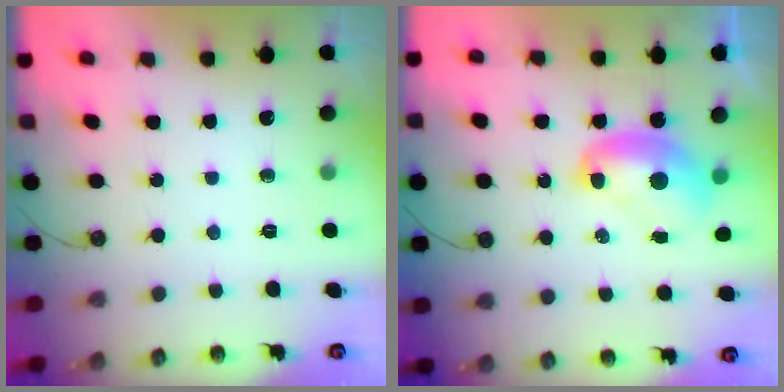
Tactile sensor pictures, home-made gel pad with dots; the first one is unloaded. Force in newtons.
{"total": 2.4, "press": 2.4, "slide": 0.3}